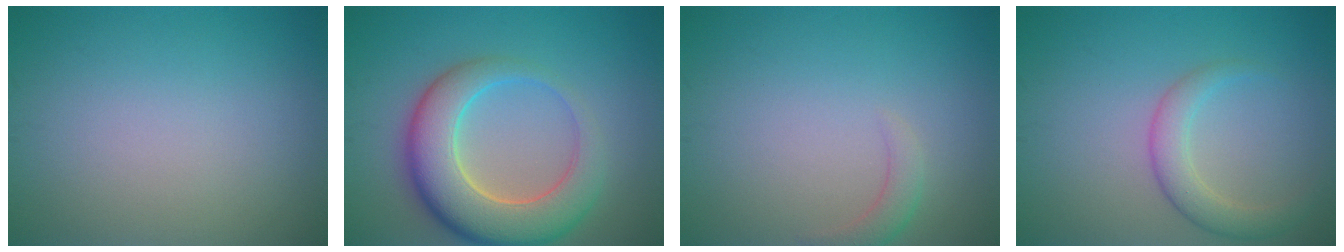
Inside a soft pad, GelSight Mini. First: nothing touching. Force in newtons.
{"total": 8.5, "press": 8.5, "slide": 0.6}
{"total": 1.6, "press": 1.6, "slide": 0.3}
{"total": 2.9, "press": 2.9, "slide": 0.2}